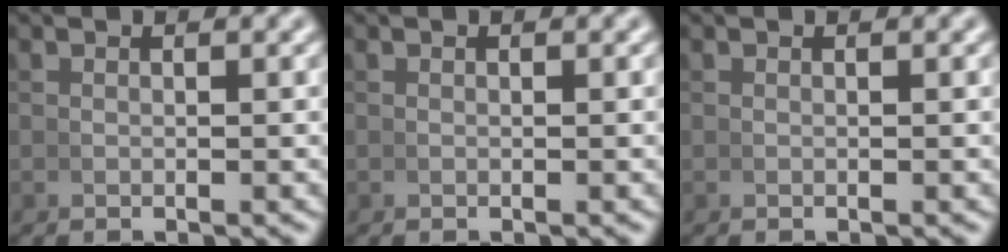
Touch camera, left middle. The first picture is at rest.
{"total": 0.0}
{"total": 0.0}